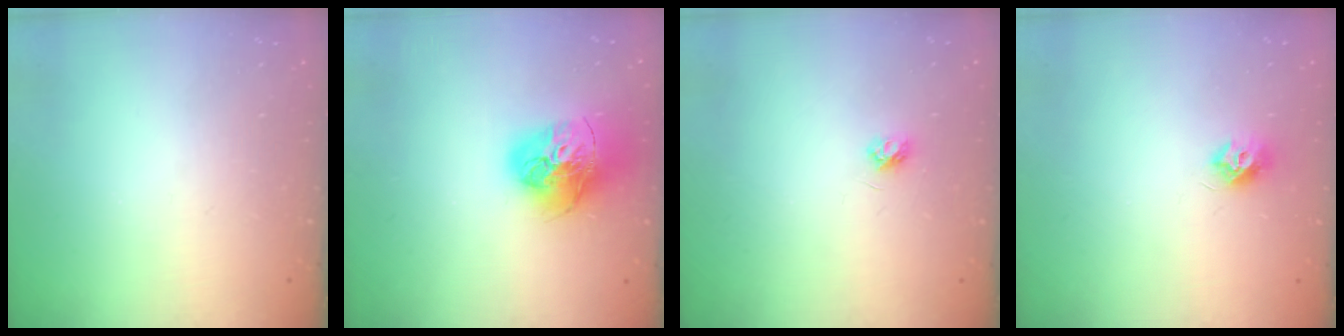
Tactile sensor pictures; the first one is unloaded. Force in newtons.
{"total": 17.4, "press": 17.3, "slide": 1.8}
{"total": 3.3, "press": 3.3, "slide": 0.3}
{"total": 7.3, "press": 7.3, "slide": 0.3}